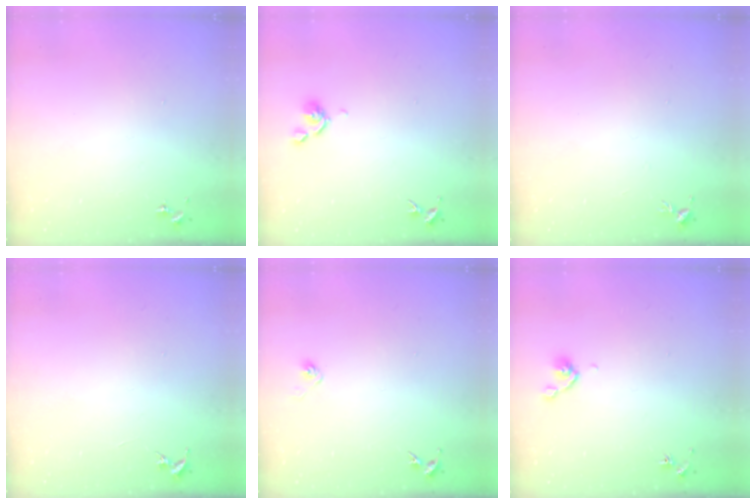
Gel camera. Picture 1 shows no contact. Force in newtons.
{"total": 6.4, "press": 6.2, "slide": 1.3}
{"total": 3.4, "press": 3.3, "slide": 0.5}
{"total": 0.0}
{"total": 2.8, "press": 2.6, "slide": 1.1}
{"total": 4.8, "press": 4.7, "slide": 1.1}